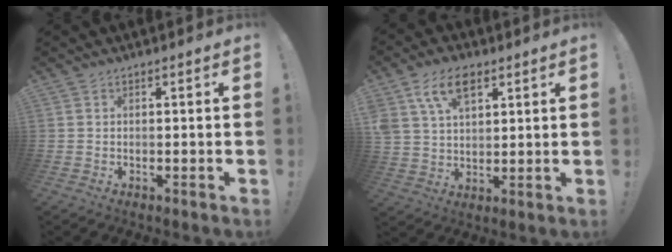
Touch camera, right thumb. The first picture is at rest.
{"total": 11.1, "force": [5.9, 6.8, 6.5], "torque": [-0.122, -0.005, 0.115]}